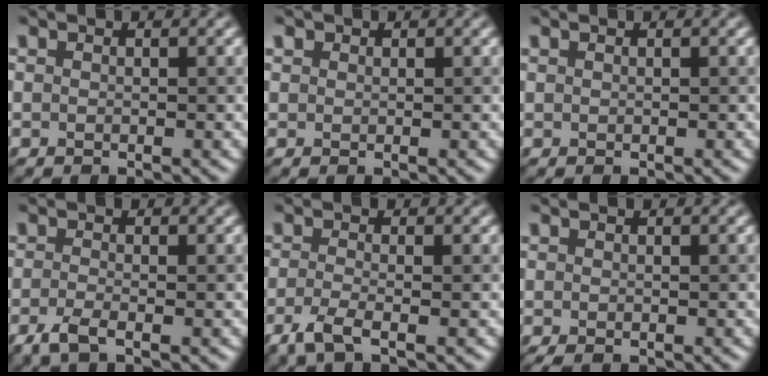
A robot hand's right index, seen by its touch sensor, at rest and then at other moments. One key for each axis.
{"total": 0.7, "fx": 0.5, "fy": 0.4, "fz": 0.1, "tx": 0.000, "ty": 0.002, "tz": 0.004}
{"total": 0.0}
{"total": 2.3, "fx": -1.5, "fy": 0.5, "fz": 1.7, "tx": -0.043, "ty": -0.007, "tz": -0.036}
{"total": 2.8, "fx": -1.7, "fy": 0.6, "fz": 2.1, "tx": -0.050, "ty": -0.009, "tz": -0.044}
{"total": 1.3, "fx": -0.8, "fy": 0.6, "fz": 0.7, "tx": -0.021, "ty": -0.004, "tz": -0.016}